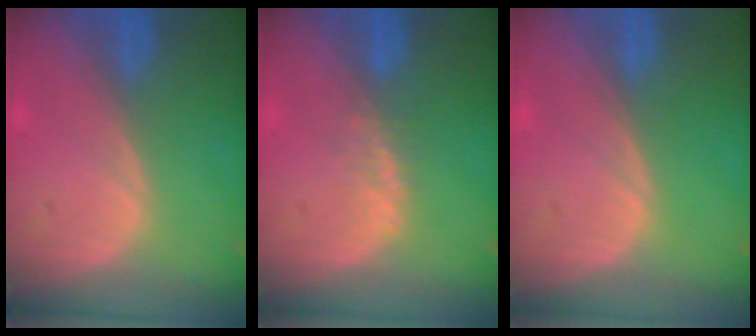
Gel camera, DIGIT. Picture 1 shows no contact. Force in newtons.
{"total": 1.9, "press": 1.8, "slide": 0.5}
{"total": 0.0}